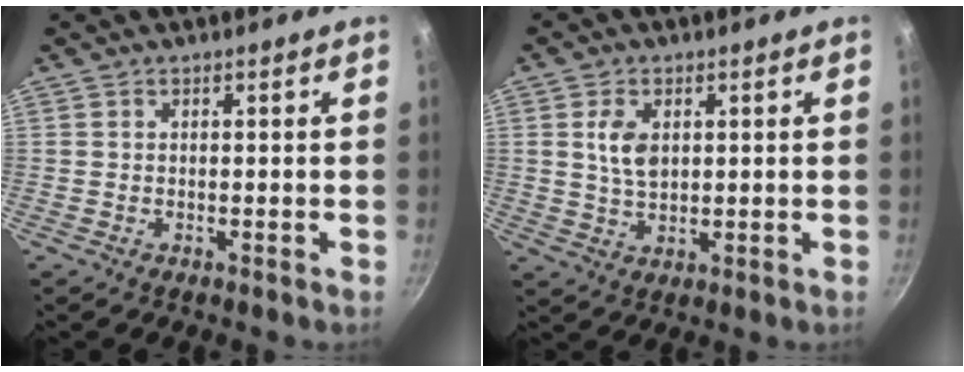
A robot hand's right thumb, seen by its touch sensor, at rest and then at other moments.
{"total": 5.3, "force": [1.4, 3.2, 4.0], "torque": [-0.069, -0.009, 0.029]}